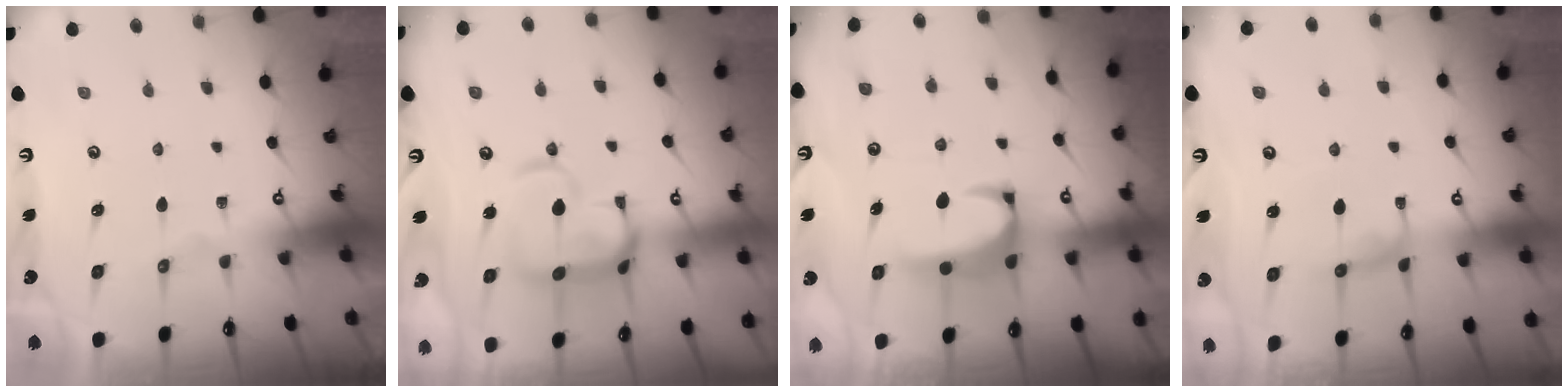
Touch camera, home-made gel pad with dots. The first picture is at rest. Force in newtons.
{"total": 10.0, "press": 9.9, "slide": 1.3}
{"total": 3.0, "press": 2.8, "slide": 1.1}
{"total": 1.9, "press": 1.8, "slide": 0.5}